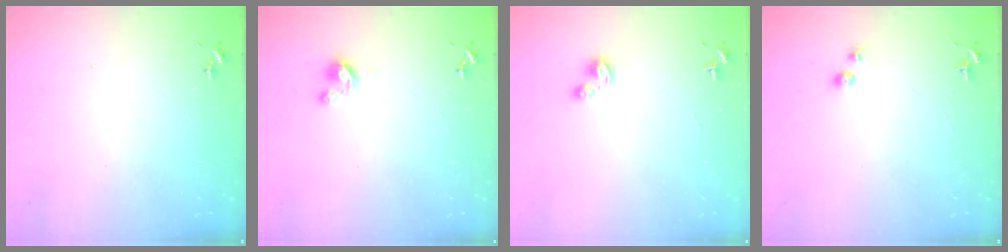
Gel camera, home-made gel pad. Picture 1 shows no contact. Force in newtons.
{"total": 2.8, "press": 2.8, "slide": 0.3}
{"total": 2.9, "press": 2.9, "slide": 0.1}
{"total": 2.8, "press": 2.8, "slide": 0.3}